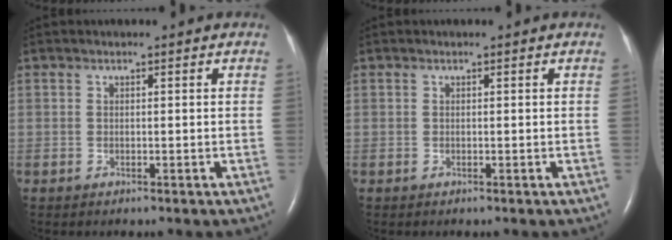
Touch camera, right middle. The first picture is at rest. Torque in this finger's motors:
{"motor_torque": [-0.04, 0.08, 0.00, 0.01]}